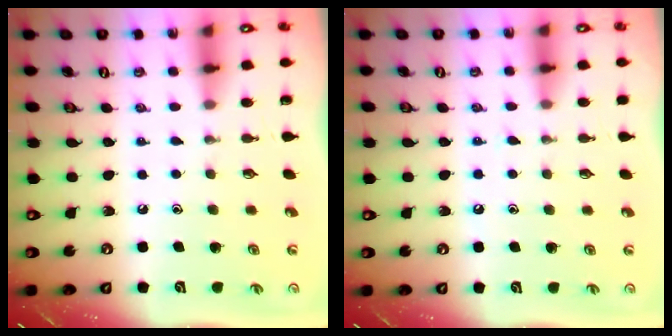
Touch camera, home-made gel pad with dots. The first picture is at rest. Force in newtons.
{"total": 7.6, "press": 7.6, "slide": 0.8}